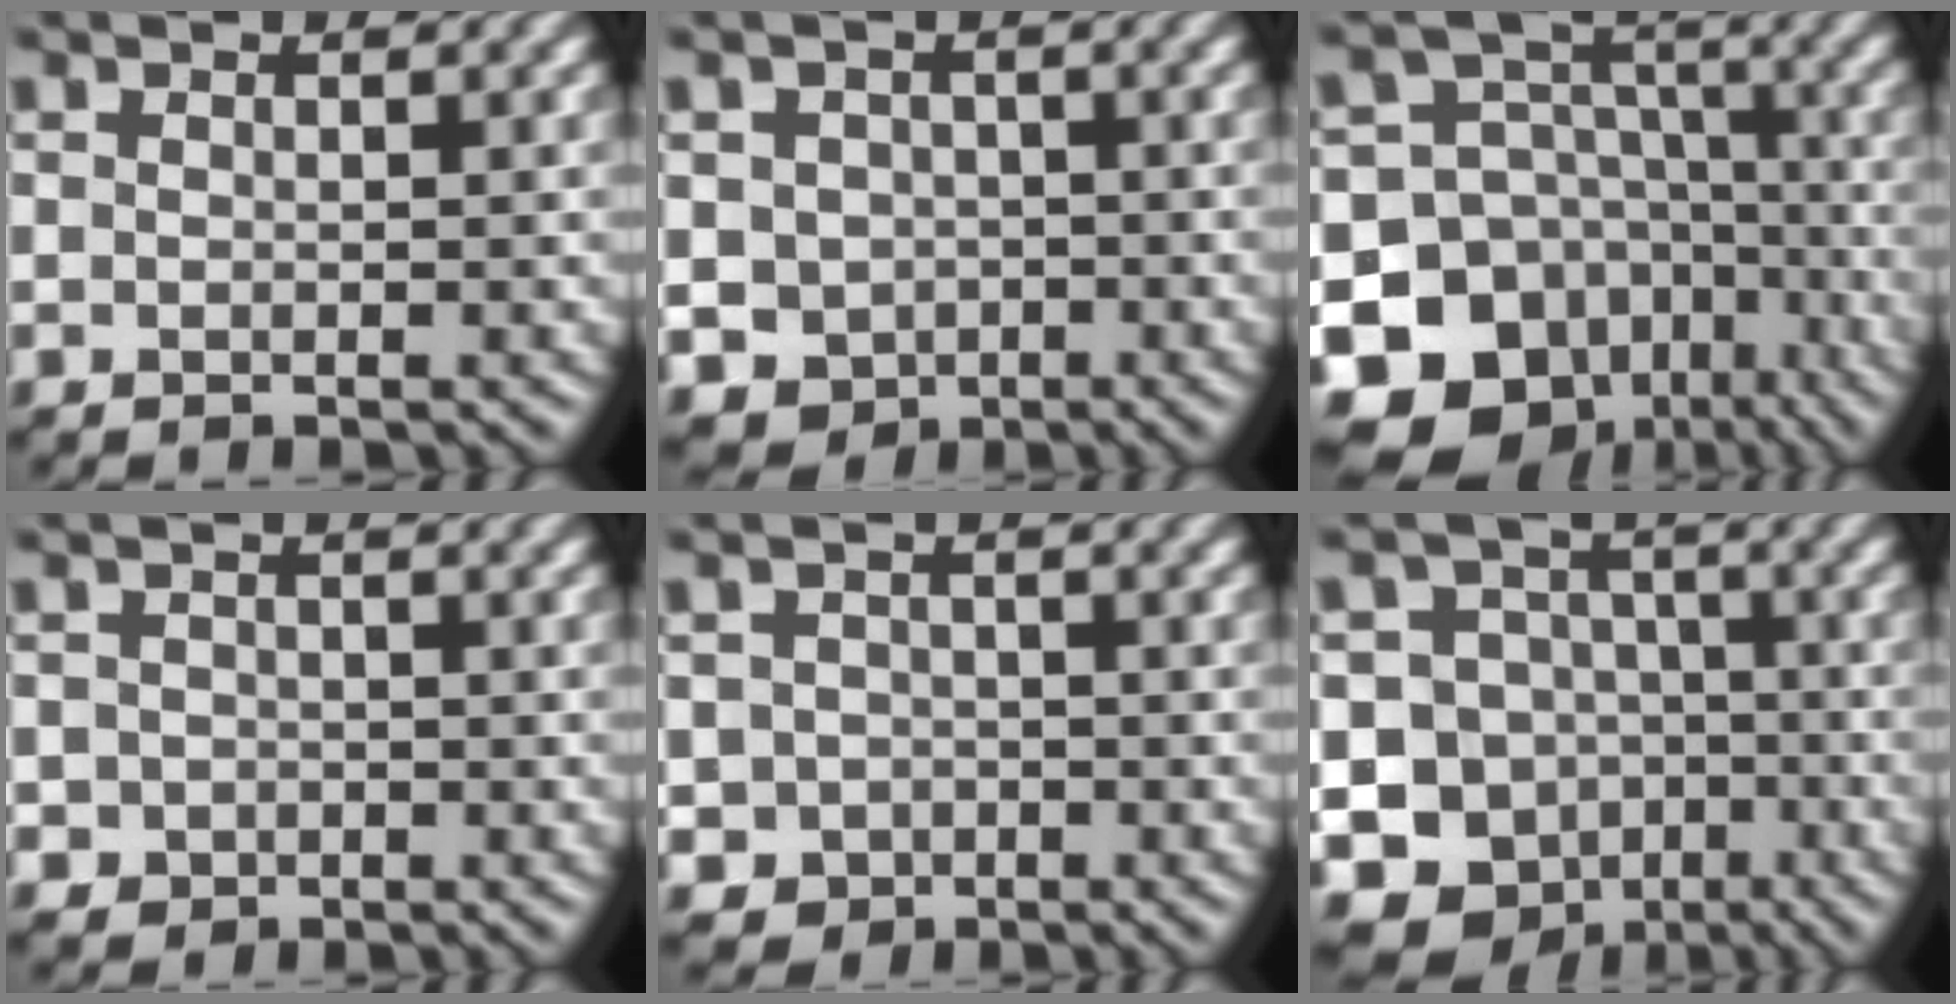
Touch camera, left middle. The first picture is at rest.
{"total": 6.0, "force": [-3.0, 5.1, 1.3], "torque": [-0.005, -0.016, -0.055]}
{"total": 17.6, "force": [-10.5, 12.9, 5.6], "torque": [-0.131, -0.047, -0.149]}
{"total": 1.5, "force": [-0.8, 1.3, 0.0], "torque": [0.010, -0.002, -0.010]}
{"total": 3.1, "force": [-1.5, 2.6, 0.4], "torque": [0.009, 0.001, -0.026]}
{"total": 14.3, "force": [-8.3, 10.9, 4.1], "torque": [-0.079, -0.030, -0.122]}